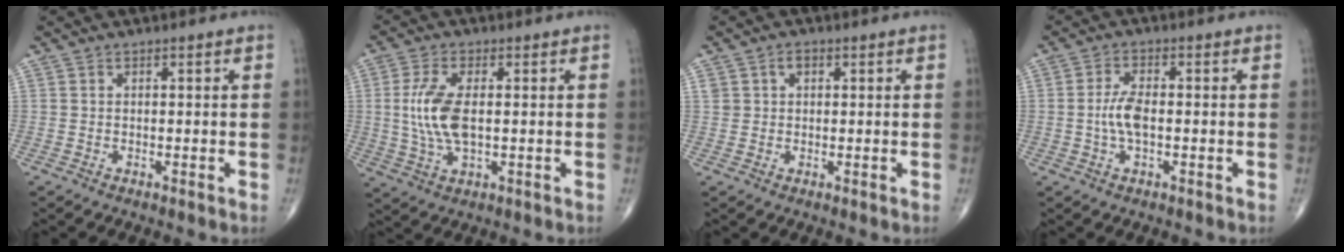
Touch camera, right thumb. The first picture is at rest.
{"total": 9.1, "force": [0.4, 4.1, 8.1], "torque": [-0.179, -0.005, 0.011]}
{"total": 2.2, "force": [0.9, 1.7, 1.2], "torque": [-0.012, 0.002, 0.016]}
{"total": 4.7, "force": [-0.5, 1.9, 4.3], "torque": [-0.093, 0.007, -0.013]}